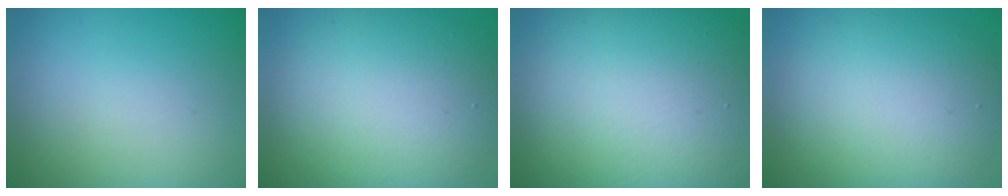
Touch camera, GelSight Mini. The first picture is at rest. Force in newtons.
{"total": 9.4, "press": 9.3, "slide": 0.7}
{"total": 14.6, "press": 14.6, "slide": 0.7}
{"total": 7.8, "press": 7.8, "slide": 0.1}